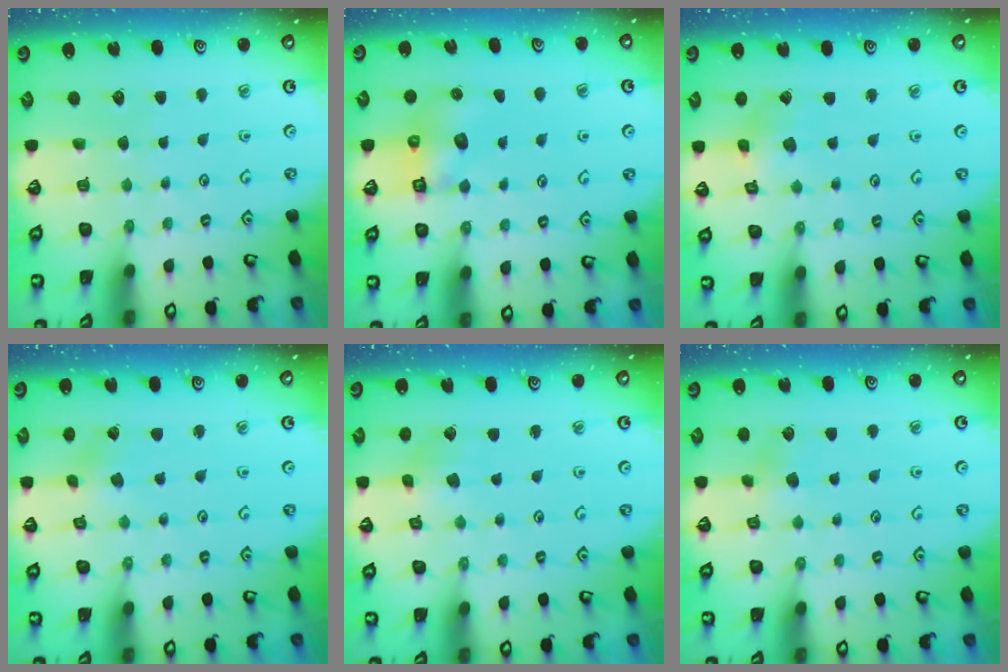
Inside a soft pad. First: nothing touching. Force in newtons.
{"total": 6.3, "press": 6.3, "slide": 0.7}
{"total": 2.2, "press": 2.2, "slide": 0.3}
{"total": 0.0}
{"total": 3.0, "press": 3.0, "slide": 0.2}
{"total": 3.9, "press": 3.9, "slide": 0.6}